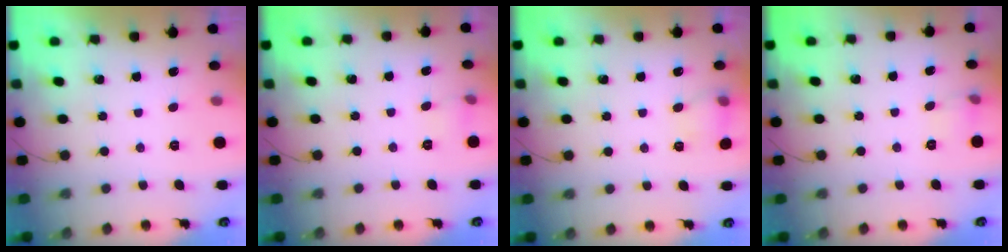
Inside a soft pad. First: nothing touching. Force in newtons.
{"total": 4.9, "press": 3.3, "slide": 3.6}
{"total": 6.2, "press": 5.9, "slide": 1.8}
{"total": 4.4, "press": 4.2, "slide": 1.2}